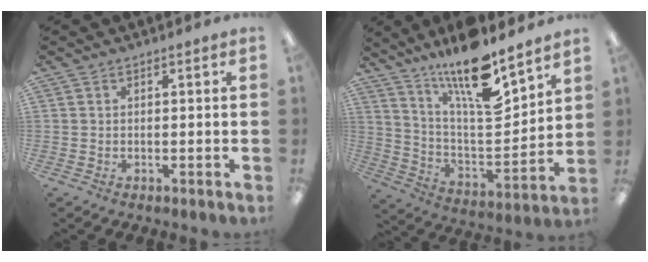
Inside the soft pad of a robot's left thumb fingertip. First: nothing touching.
{"total": 17.1, "force": [13.6, 3.8, 9.7], "torque": [-0.178, -0.099, 0.230]}